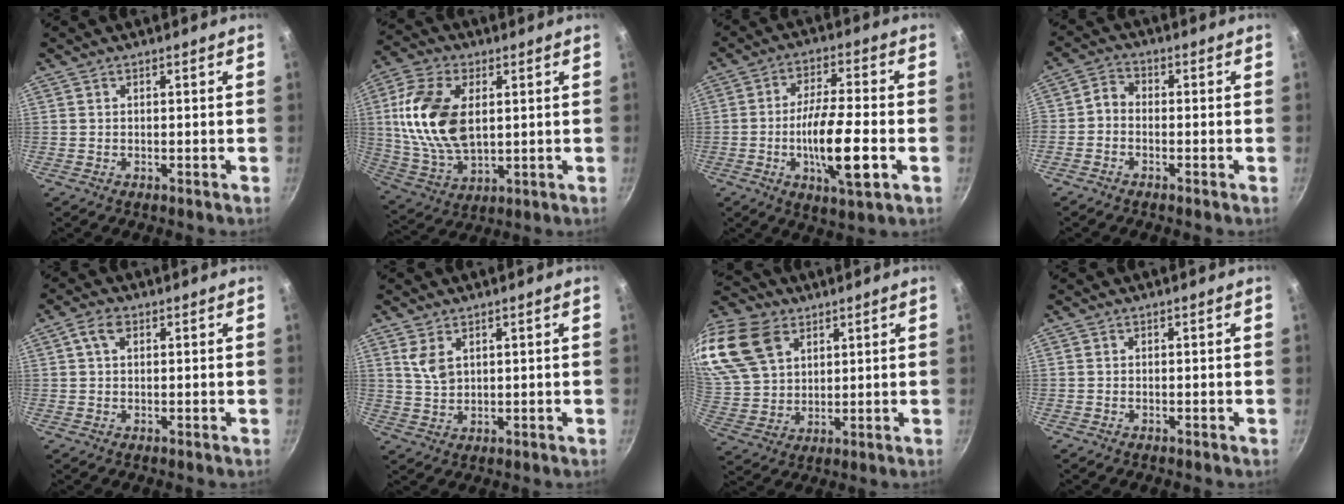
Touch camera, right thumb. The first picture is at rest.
{"total": 16.6, "force": [2.9, 9.6, 13.2], "torque": [-0.245, -0.009, 0.063]}
{"total": 13.6, "force": [-3.4, 3.3, 12.7], "torque": [-0.224, 0.012, -0.063]}
{"total": 2.9, "force": [-1.4, 1.7, 1.9], "torque": [-0.049, 0.020, -0.039]}
{"total": 3.5, "force": [1.3, 2.0, 2.5], "torque": [-0.046, 0.003, 0.022]}
{"total": 4.5, "force": [2.0, 2.6, 3.1], "torque": [-0.053, -0.013, 0.045]}
{"total": 19.7, "force": [9.5, 13.6, 10.6], "torque": [-0.221, -0.002, 0.189]}
{"total": 0.0}